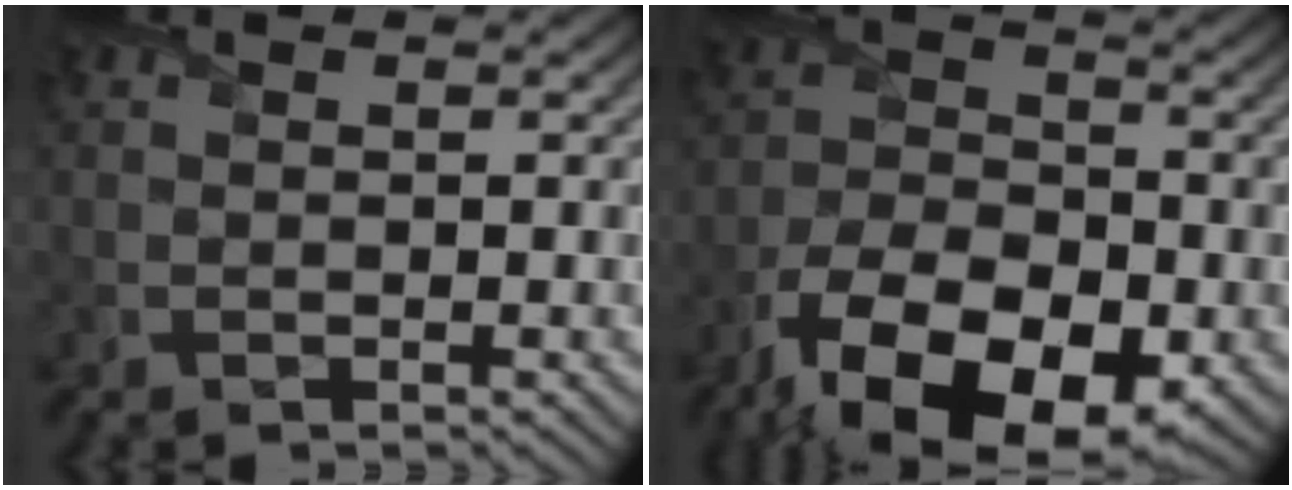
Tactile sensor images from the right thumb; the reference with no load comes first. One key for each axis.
{"total": 15.6, "fx": -9.0, "fy": 7.5, "fz": 10.3, "tx": -0.204, "ty": -0.032, "tz": -0.165}